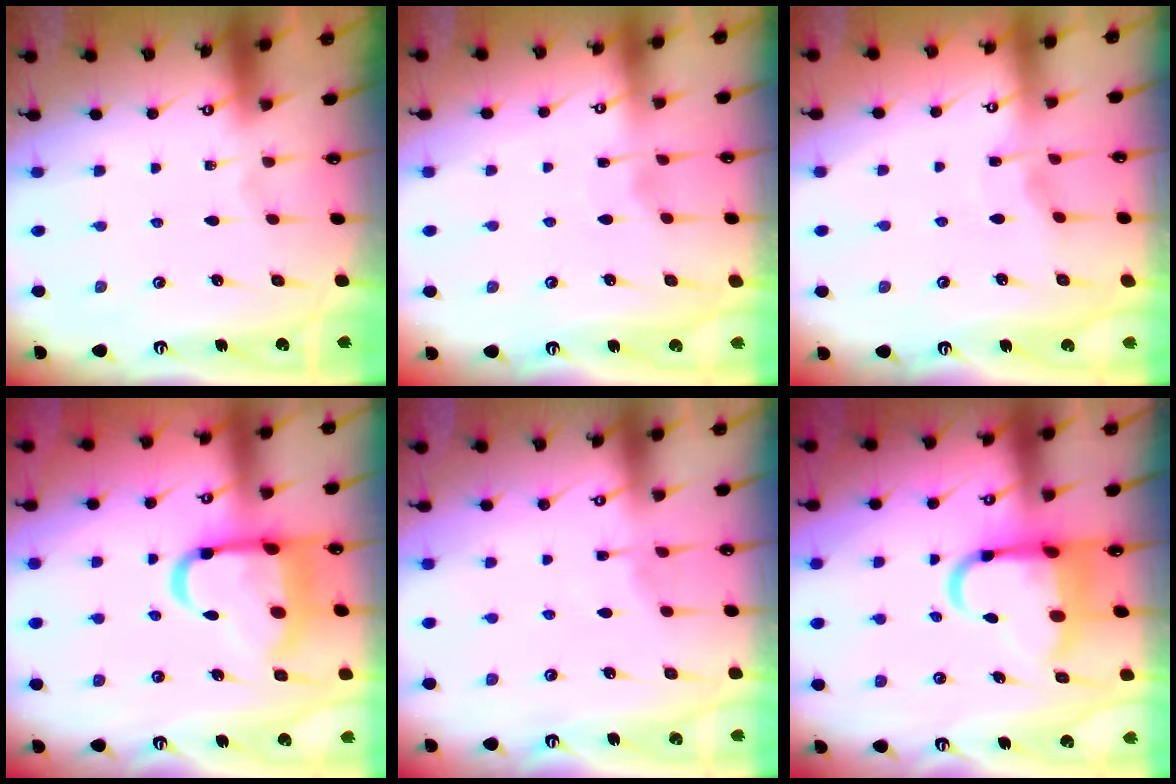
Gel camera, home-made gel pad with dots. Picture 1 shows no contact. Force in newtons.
{"total": 2.4, "press": 2.4, "slide": 0.4}
{"total": 2.4, "press": 2.4, "slide": 0.3}
{"total": 16.0, "press": 15.9, "slide": 1.8}
{"total": 3.0, "press": 2.9, "slide": 0.5}
{"total": 10.8, "press": 10.4, "slide": 2.8}